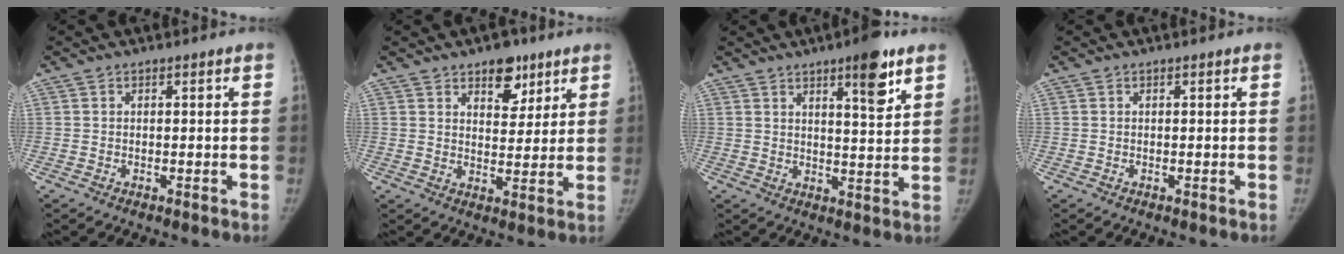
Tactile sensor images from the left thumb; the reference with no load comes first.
{"total": 7.6, "force": [4.8, 4.3, 4.1], "torque": [-0.023, -0.026, 0.070]}
{"total": 8.7, "force": [5.1, 2.0, 6.7], "torque": [-0.084, -0.030, 0.073]}
{"total": 0.0}